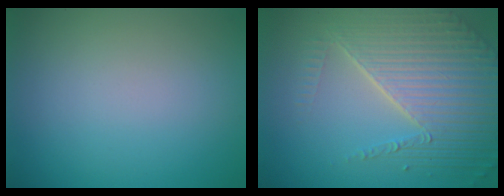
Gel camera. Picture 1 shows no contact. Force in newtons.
{"total": 8.0, "press": 5.5, "slide": 5.9}